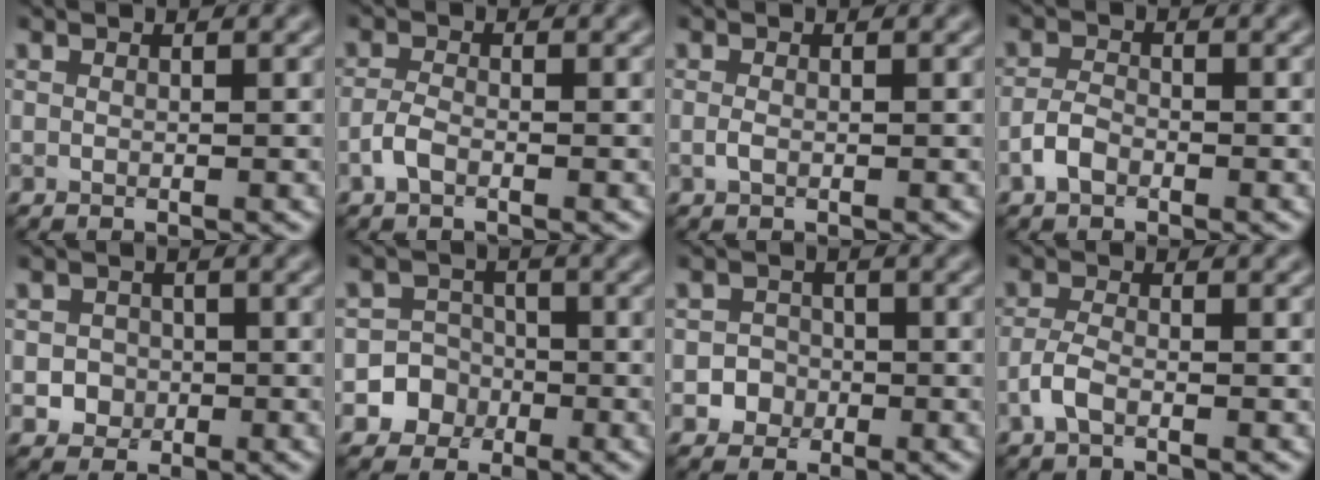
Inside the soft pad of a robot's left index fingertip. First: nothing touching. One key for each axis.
{"total": 1.6, "fx": -0.9, "fy": 0.7, "fz": 1.1, "tx": -0.025, "ty": 0.002, "tz": -0.023}
{"total": 0.7, "fx": -0.2, "fy": 0.3, "fz": 0.6, "tx": -0.015, "ty": -0.001, "tz": -0.006}
{"total": 2.0, "fx": -1.2, "fy": 1.0, "fz": 1.2, "tx": -0.023, "ty": 0.005, "tz": -0.027}
{"total": 2.1, "fx": -0.4, "fy": 2.0, "fz": 0.5, "tx": 0.008, "ty": -0.004, "tz": -0.010}
{"total": 5.0, "fx": -2.0, "fy": 4.5, "fz": 0.3, "tx": 0.027, "ty": 0.003, "tz": -0.053}
{"total": 2.5, "fx": -0.8, "fy": 2.3, "fz": 0.3, "tx": 0.023, "ty": 0.004, "tz": -0.023}
{"total": 1.9, "fx": -1.0, "fy": 0.7, "fz": 1.5, "tx": -0.033, "ty": 0.003, "tz": -0.026}